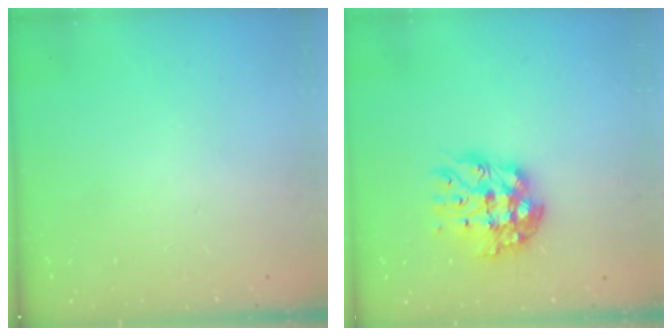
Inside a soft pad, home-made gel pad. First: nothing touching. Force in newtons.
{"total": 11.8, "press": 11.7, "slide": 1.2}